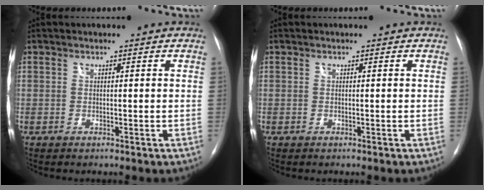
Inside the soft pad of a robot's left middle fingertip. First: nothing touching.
{"total": 0.0}